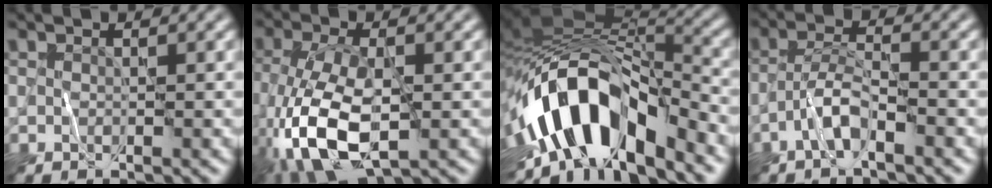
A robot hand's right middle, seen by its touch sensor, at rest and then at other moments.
{"total": 9.6, "force": [-3.3, 4.5, 7.7], "torque": [-0.184, -0.015, -0.064]}
{"total": 12.3, "force": [-5.2, 6.1, 9.4], "torque": [-0.160, 0.001, -0.091]}
{"total": 2.8, "force": [-1.7, 0.4, 2.1], "torque": [-0.046, 0.011, -0.041]}